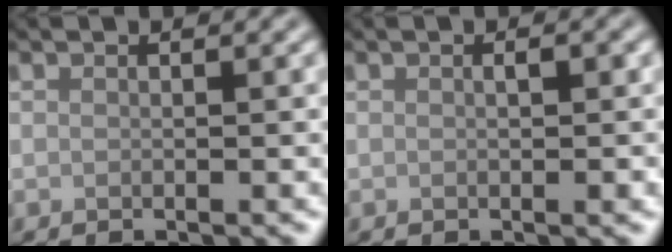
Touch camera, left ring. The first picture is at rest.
{"total": 1.0, "force": [0.0, 0.4, 0.9], "torque": [-0.013, -0.003, 0.002]}